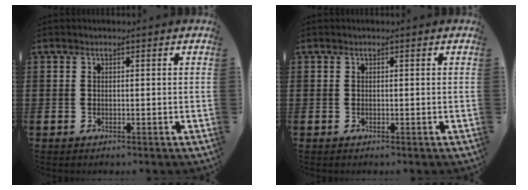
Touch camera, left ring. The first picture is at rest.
{"total": 0.0}